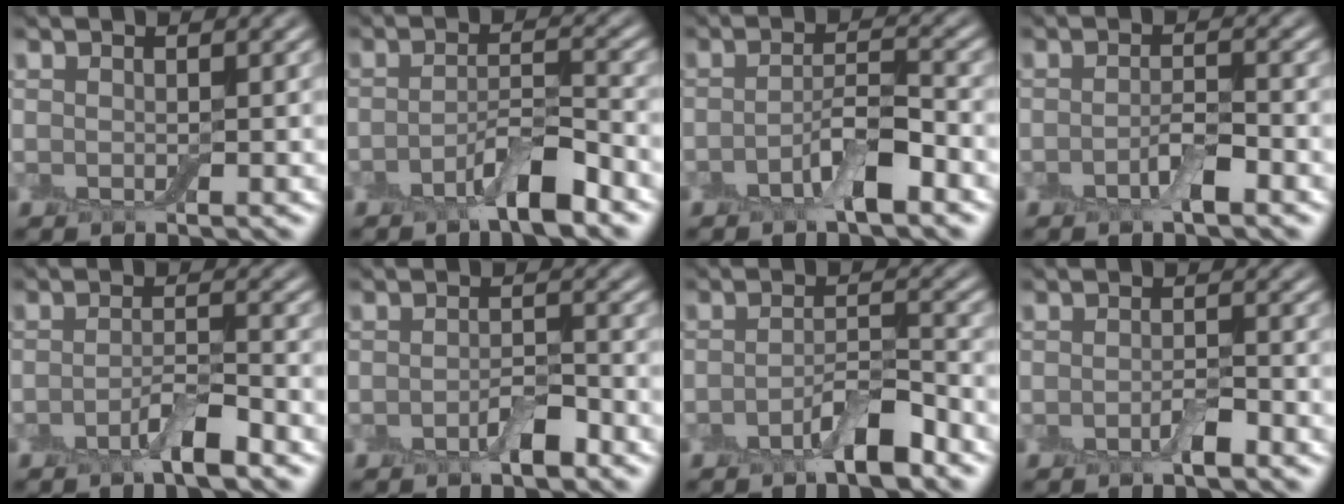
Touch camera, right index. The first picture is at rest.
{"total": 4.0, "force": [-2.5, 0.9, 3.0], "torque": [-0.051, 0.008, -0.051]}
{"total": 3.8, "force": [-2.0, 1.1, 3.0], "torque": [-0.055, 0.009, -0.041]}
{"total": 2.3, "force": [-1.1, 0.7, 1.8], "torque": [-0.033, 0.003, -0.022]}
{"total": 2.9, "force": [-1.6, 0.6, 2.3], "torque": [-0.039, 0.006, -0.034]}
{"total": 2.2, "force": [-1.2, 0.9, 1.7], "torque": [-0.028, 0.003, -0.020]}
{"total": 3.6, "force": [-2.2, 1.0, 2.7], "torque": [-0.046, 0.008, -0.041]}
{"total": 1.5, "force": [-0.8, 0.4, 1.2], "torque": [-0.022, 0.000, -0.015]}